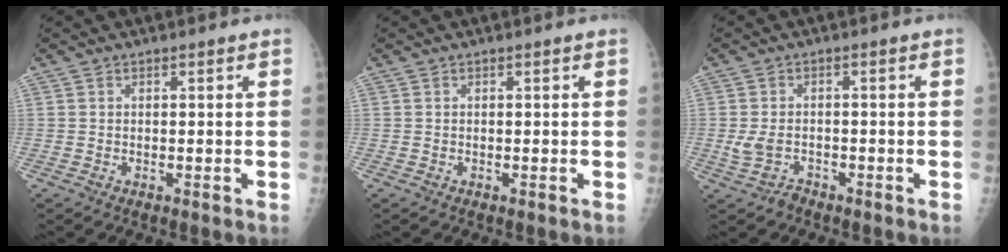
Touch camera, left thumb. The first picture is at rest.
{"total": 0.0}
{"total": 3.1, "force": [-1.5, 2.1, 1.7], "torque": [-0.042, 0.013, -0.024]}